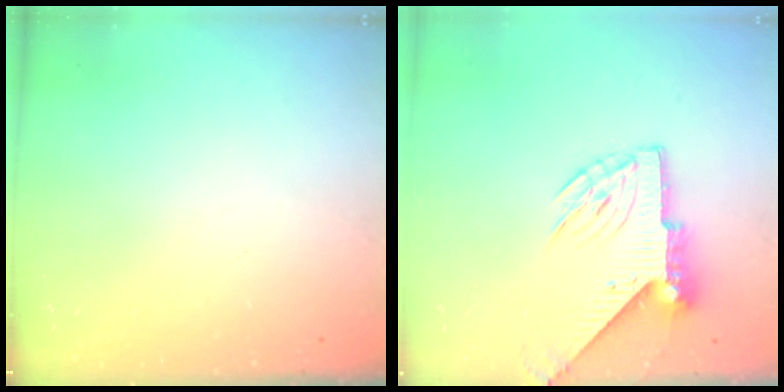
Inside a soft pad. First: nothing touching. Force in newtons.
{"total": 7.6, "press": 7.6, "slide": 0.6}